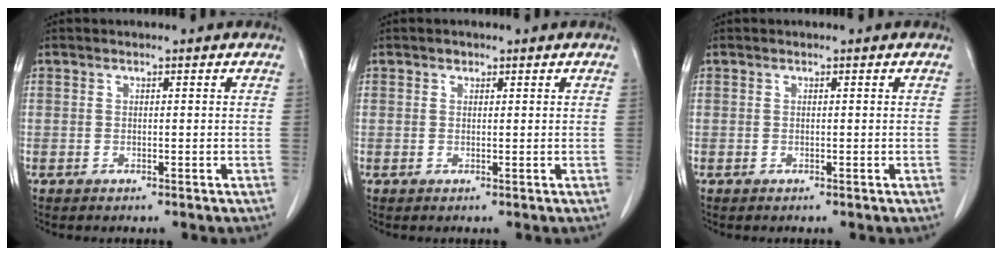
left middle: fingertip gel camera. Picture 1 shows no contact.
{"total": 0.6, "force": [0.4, 0.5, 0.1], "torque": [0.001, -0.001, 0.004]}
{"total": 0.0}